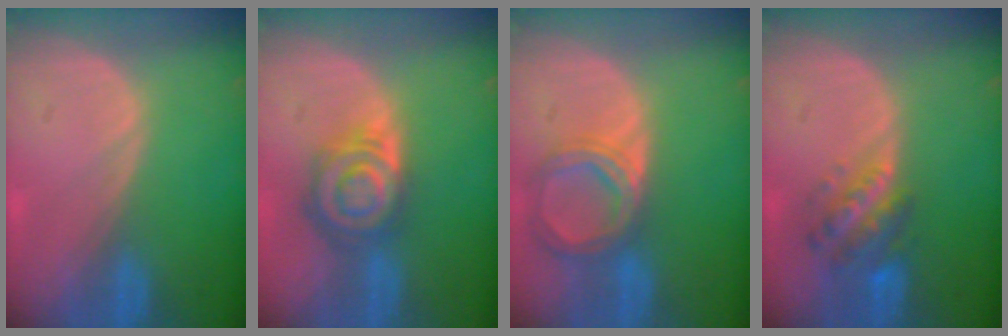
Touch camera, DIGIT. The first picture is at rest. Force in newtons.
{"total": 8.0, "press": 7.0, "slide": 3.9}
{"total": 6.7, "press": 6.1, "slide": 2.7}
{"total": 5.9, "press": 5.7, "slide": 1.2}